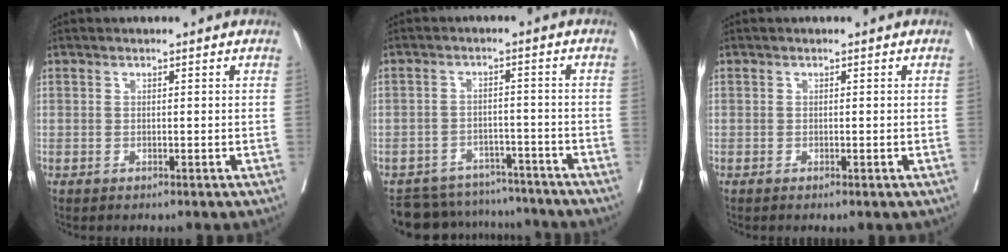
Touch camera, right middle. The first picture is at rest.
{"total": 11.0, "force": [-10.4, 3.8, 0.7], "torque": [-0.009, 0.015, -0.139]}
{"total": 0.7, "force": [-0.5, 0.2, 0.5], "torque": [-0.006, -0.003, -0.005]}